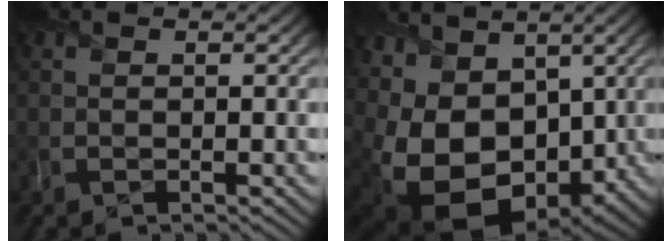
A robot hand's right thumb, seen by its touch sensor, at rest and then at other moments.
{"total": 15.2, "force": [0.2, 11.5, 9.9], "torque": [-0.234, -0.038, 0.034]}